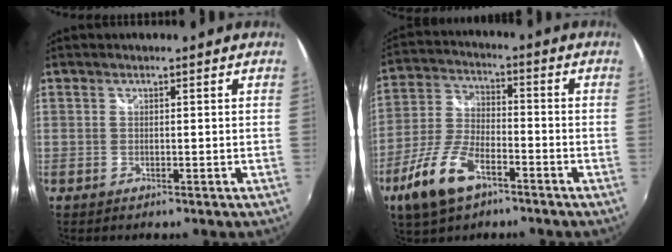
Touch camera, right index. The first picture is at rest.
{"total": 12.8, "force": [-7.3, 5.7, 8.7], "torque": [-0.199, -0.008, -0.142]}